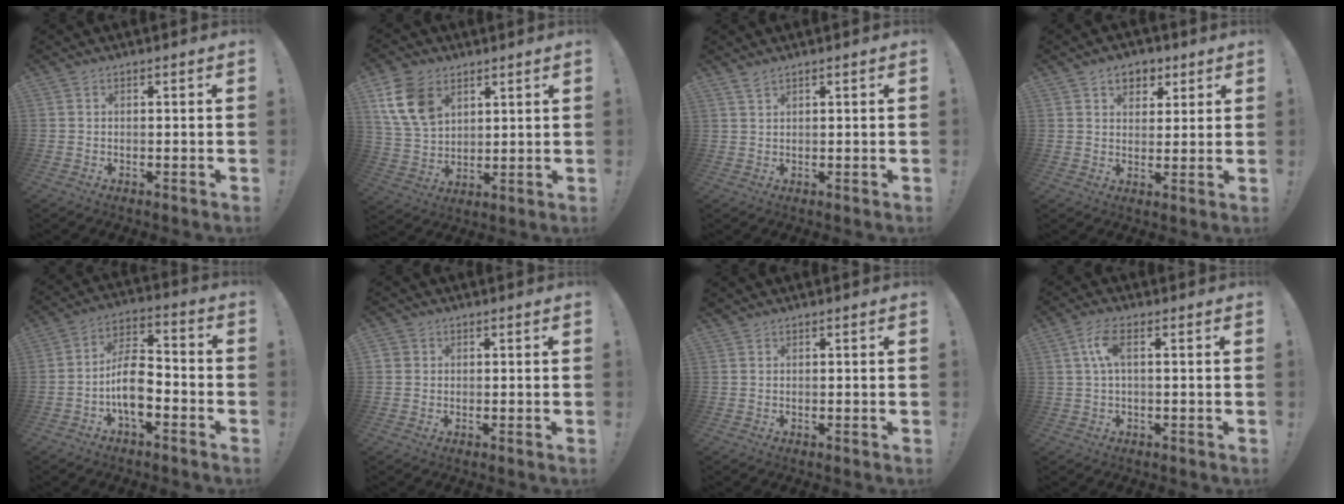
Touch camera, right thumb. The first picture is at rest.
{"total": 14.0, "force": [6.6, 9.9, 7.5], "torque": [-0.142, -0.019, 0.136]}
{"total": 1.9, "force": [1.7, 0.5, 0.9], "torque": [-0.017, -0.006, 0.031]}
{"total": 6.8, "force": [3.5, 5.3, 2.3], "torque": [-0.022, -0.017, 0.066]}
{"total": 11.7, "force": [-4.1, 6.3, 8.9], "torque": [-0.163, 0.023, -0.076]}
{"total": 1.7, "force": [0.6, 1.5, 0.5], "torque": [-0.004, -0.001, 0.010]}
{"total": 0.8, "force": [0.8, 0.2, 0.0], "torque": [0.008, -0.004, 0.014]}
{"total": 5.6, "force": [1.1, 1.9, 5.2], "torque": [-0.106, 0.001, 0.019]}